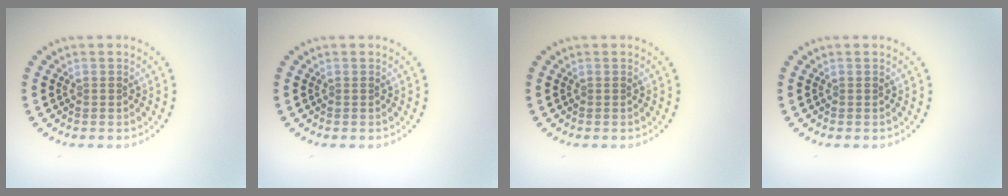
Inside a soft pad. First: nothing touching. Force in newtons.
{"total": 0.0}
{"total": 0.0}
{"total": 0.0}